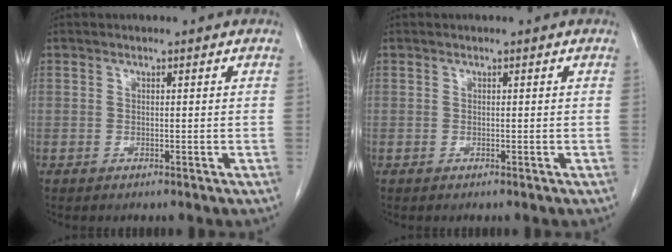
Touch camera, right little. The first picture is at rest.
{"total": 0.0}